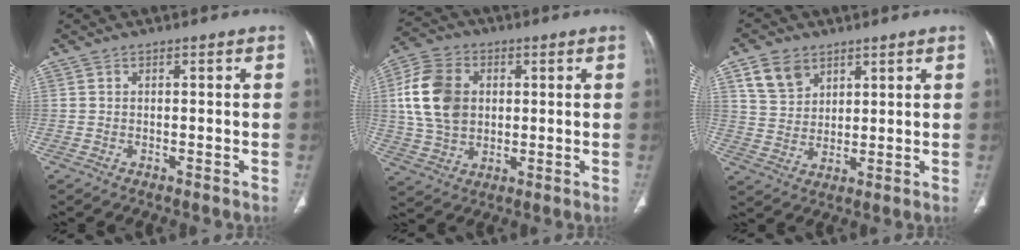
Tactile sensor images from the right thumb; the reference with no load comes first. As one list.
[{"total": 13.4, "force": [2.2, 10.0, 8.7], "torque": [-0.154, 0.004, 0.042]}, {"total": 7.4, "force": [4.2, 5.2, 3.1], "torque": [-0.040, -0.017, 0.088]}]